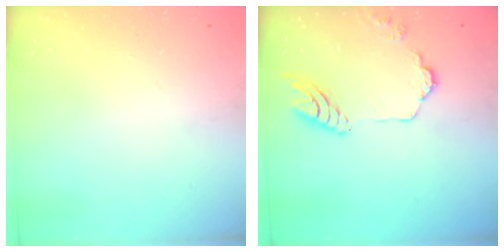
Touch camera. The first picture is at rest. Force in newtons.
{"total": 12.4, "press": 12.3, "slide": 1.7}